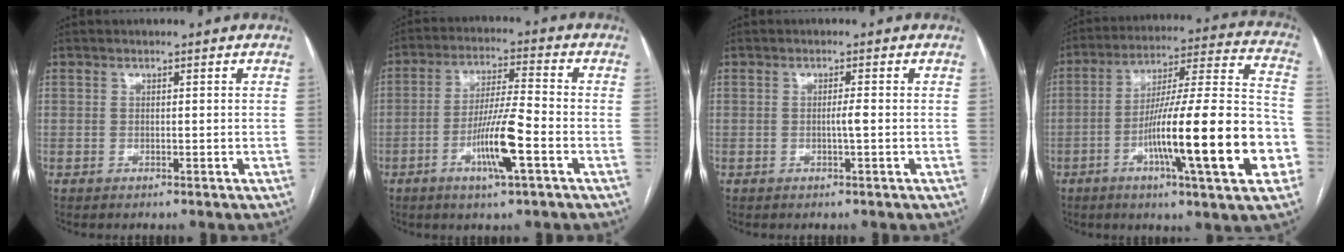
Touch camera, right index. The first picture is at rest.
{"total": 9.7, "force": [-3.7, 0.4, 8.9], "torque": [-0.169, -0.005, -0.068]}
{"total": 1.4, "force": [-0.3, -0.2, 1.4], "torque": [-0.026, 0.000, -0.005]}
{"total": 22.8, "force": [-7.3, 1.5, 21.6], "torque": [-0.299, 0.003, -0.112]}